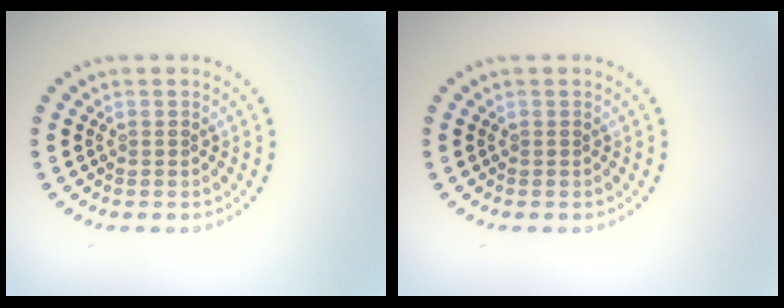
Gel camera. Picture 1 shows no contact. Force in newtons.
{"total": 0.0}